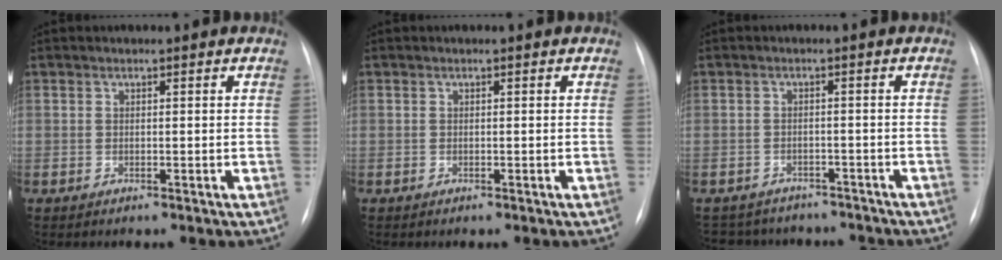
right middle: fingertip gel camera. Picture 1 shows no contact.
{"total": 0.0}
{"total": 6.4, "force": [-5.5, 3.2, 0.6], "torque": [-0.009, 0.008, -0.061]}